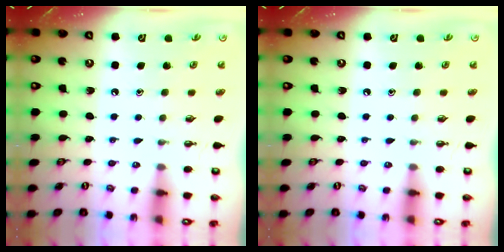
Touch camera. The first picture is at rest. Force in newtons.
{"total": 0.0}